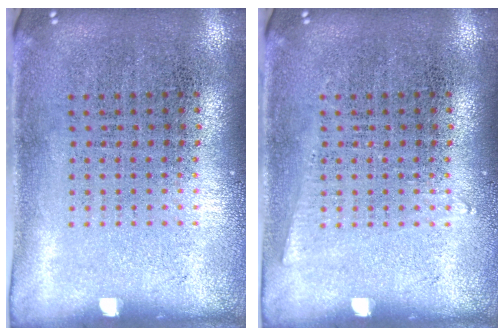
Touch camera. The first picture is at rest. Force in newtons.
{"total": 0.7, "press": 0.7, "slide": 0.0}